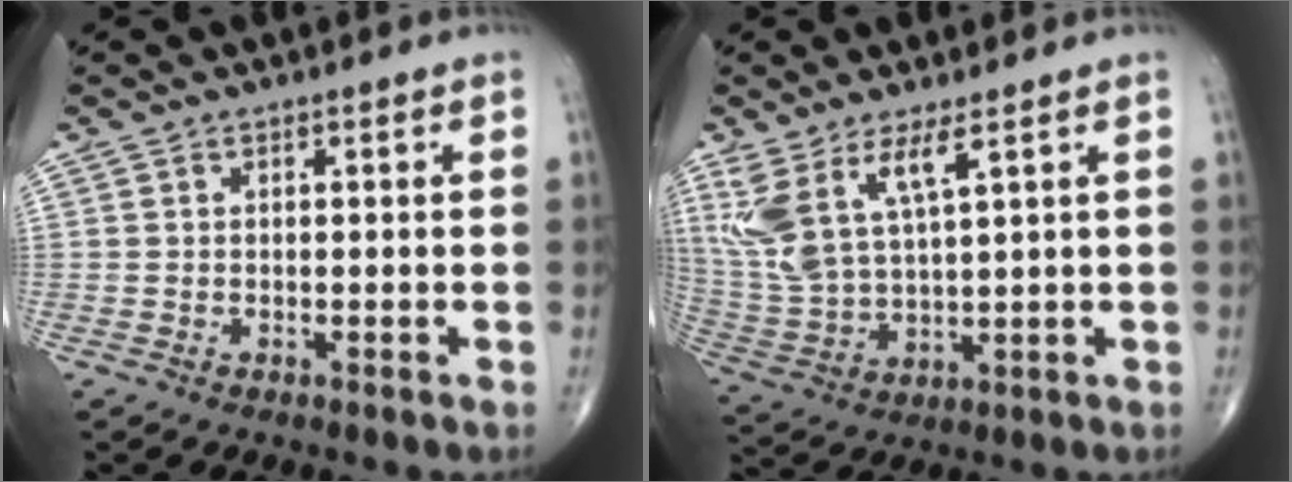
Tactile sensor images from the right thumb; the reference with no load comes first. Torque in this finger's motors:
{"motor_torque": [-0.08, 0.56, 1.30, 0.87, 0.14]}